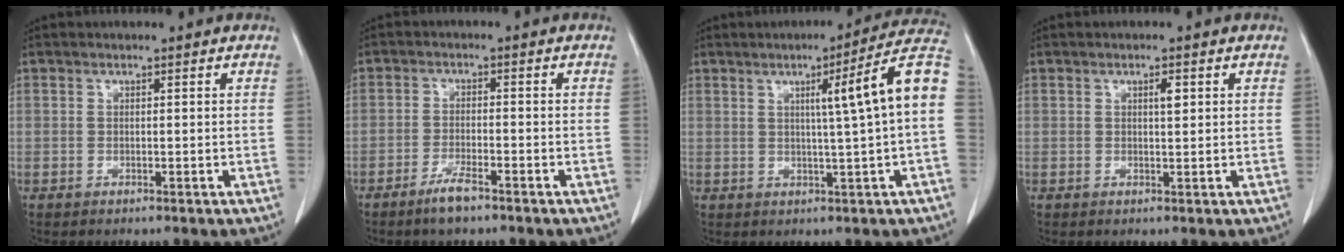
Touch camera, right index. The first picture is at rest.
{"total": 3.8, "force": [-2.8, 0.5, 2.4], "torque": [-0.046, -0.002, -0.053]}
{"total": 11.7, "force": [1.6, -1.7, 11.5], "torque": [-0.151, 0.019, 0.017]}
{"total": 1.6, "force": [0.6, 0.3, 1.4], "torque": [-0.022, 0.000, 0.009]}